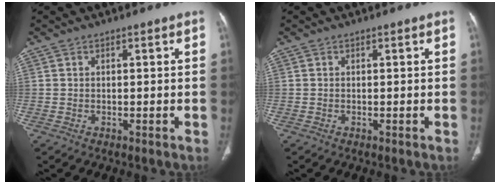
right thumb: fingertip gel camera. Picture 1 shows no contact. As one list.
[{"total": 0.0}]